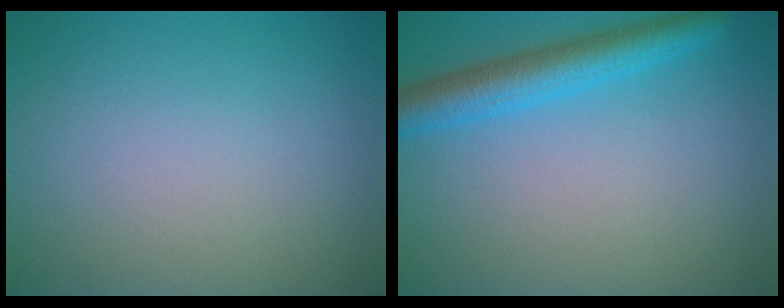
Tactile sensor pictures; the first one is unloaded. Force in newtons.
{"total": 4.3, "press": 4.3, "slide": 0.2}